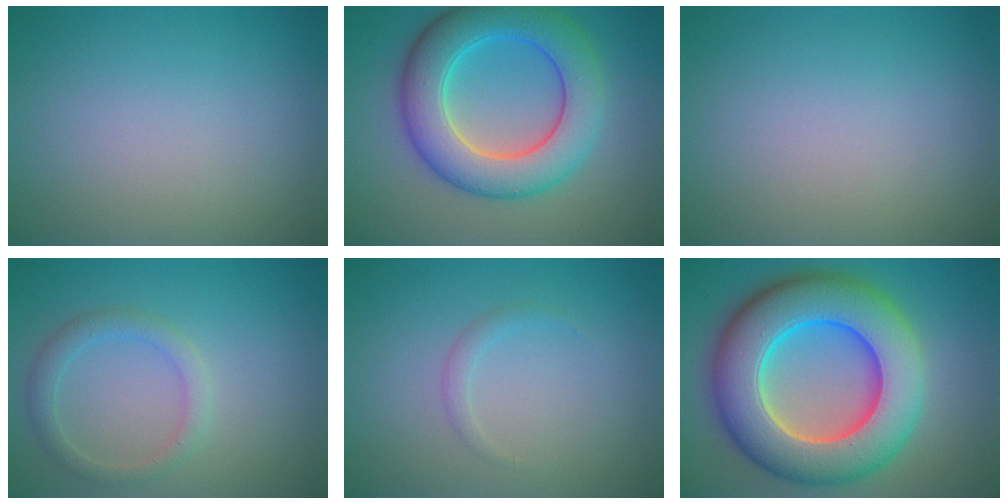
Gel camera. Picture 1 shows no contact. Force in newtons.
{"total": 8.6, "press": 8.6, "slide": 0.1}
{"total": 0.0}
{"total": 2.1, "press": 2.1, "slide": 0.3}
{"total": 0.9, "press": 0.9, "slide": 0.0}
{"total": 13.2, "press": 13.1, "slide": 0.3}